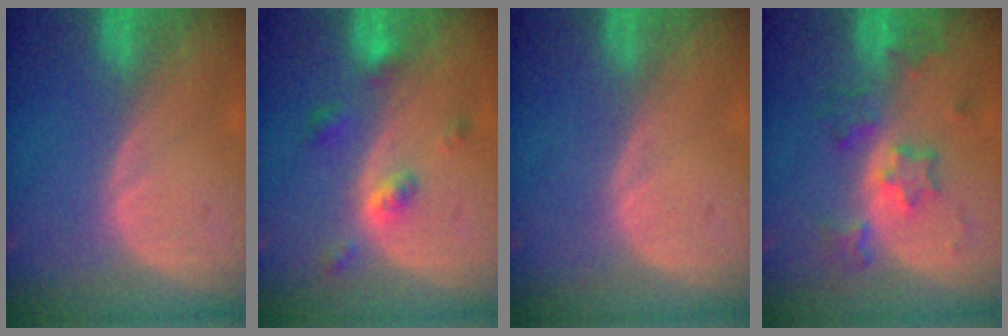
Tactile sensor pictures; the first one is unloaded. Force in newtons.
{"total": 4.3, "press": 4.0, "slide": 1.6}
{"total": 0.0}
{"total": 6.1, "press": 5.9, "slide": 1.6}